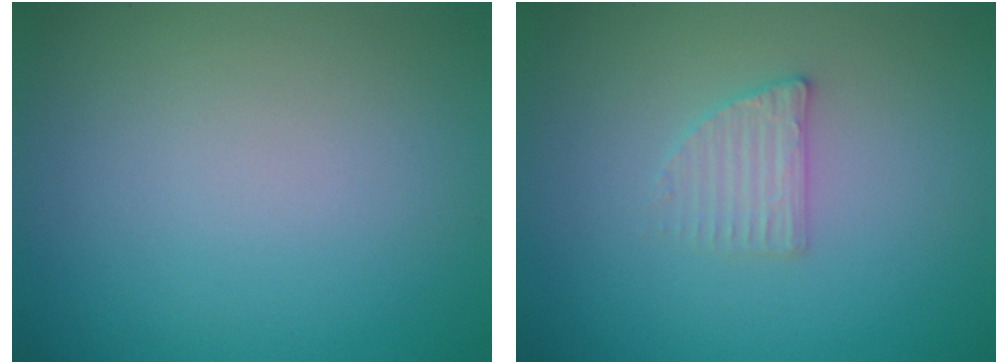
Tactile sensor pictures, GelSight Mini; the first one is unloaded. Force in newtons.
{"total": 1.9, "press": 1.9, "slide": 0.4}